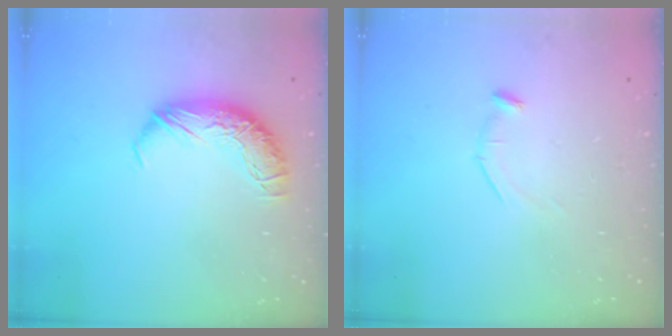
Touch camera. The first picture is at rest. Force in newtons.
{"total": 7.4, "press": 7.4, "slide": 0.8}